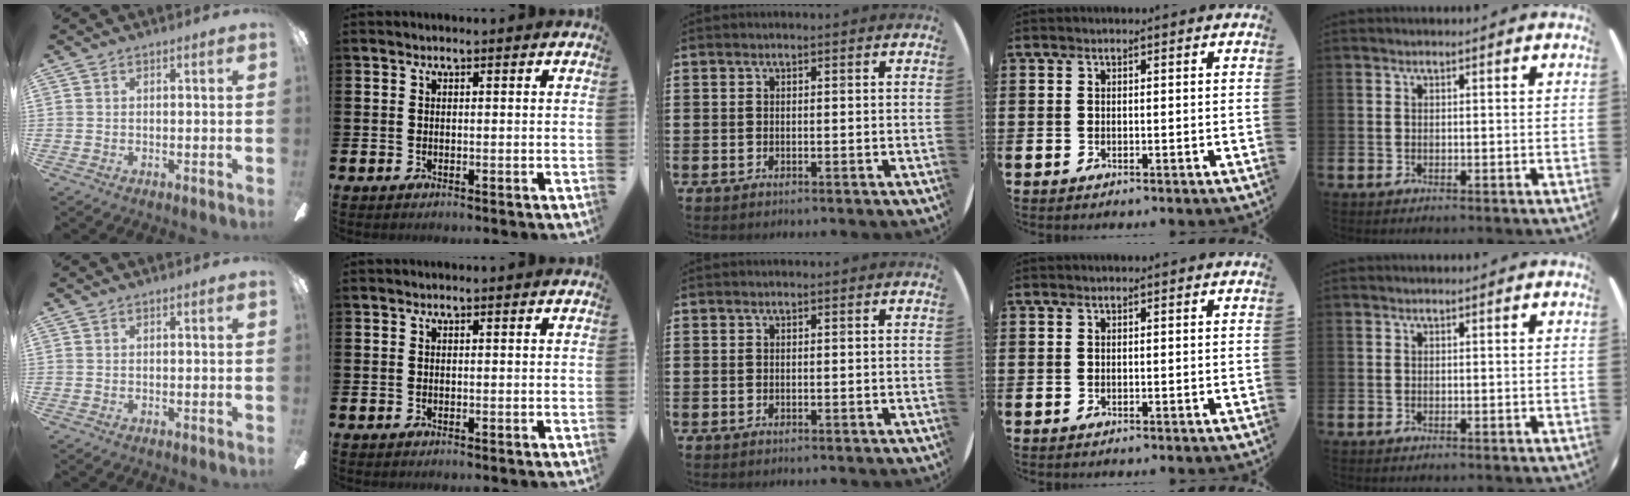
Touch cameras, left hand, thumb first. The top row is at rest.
{}